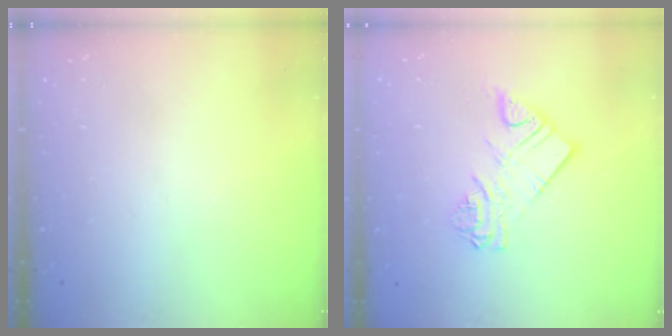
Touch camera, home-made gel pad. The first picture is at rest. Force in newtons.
{"total": 8.9, "press": 8.9, "slide": 0.7}